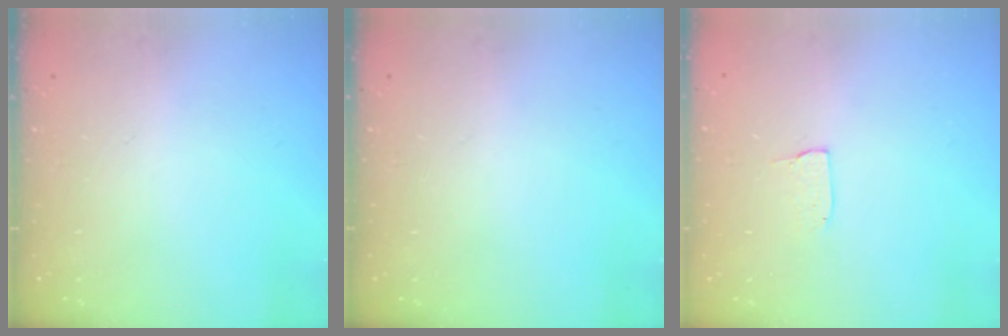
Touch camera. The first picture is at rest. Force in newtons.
{"total": 0.0}
{"total": 3.1, "press": 3.1, "slide": 0.2}